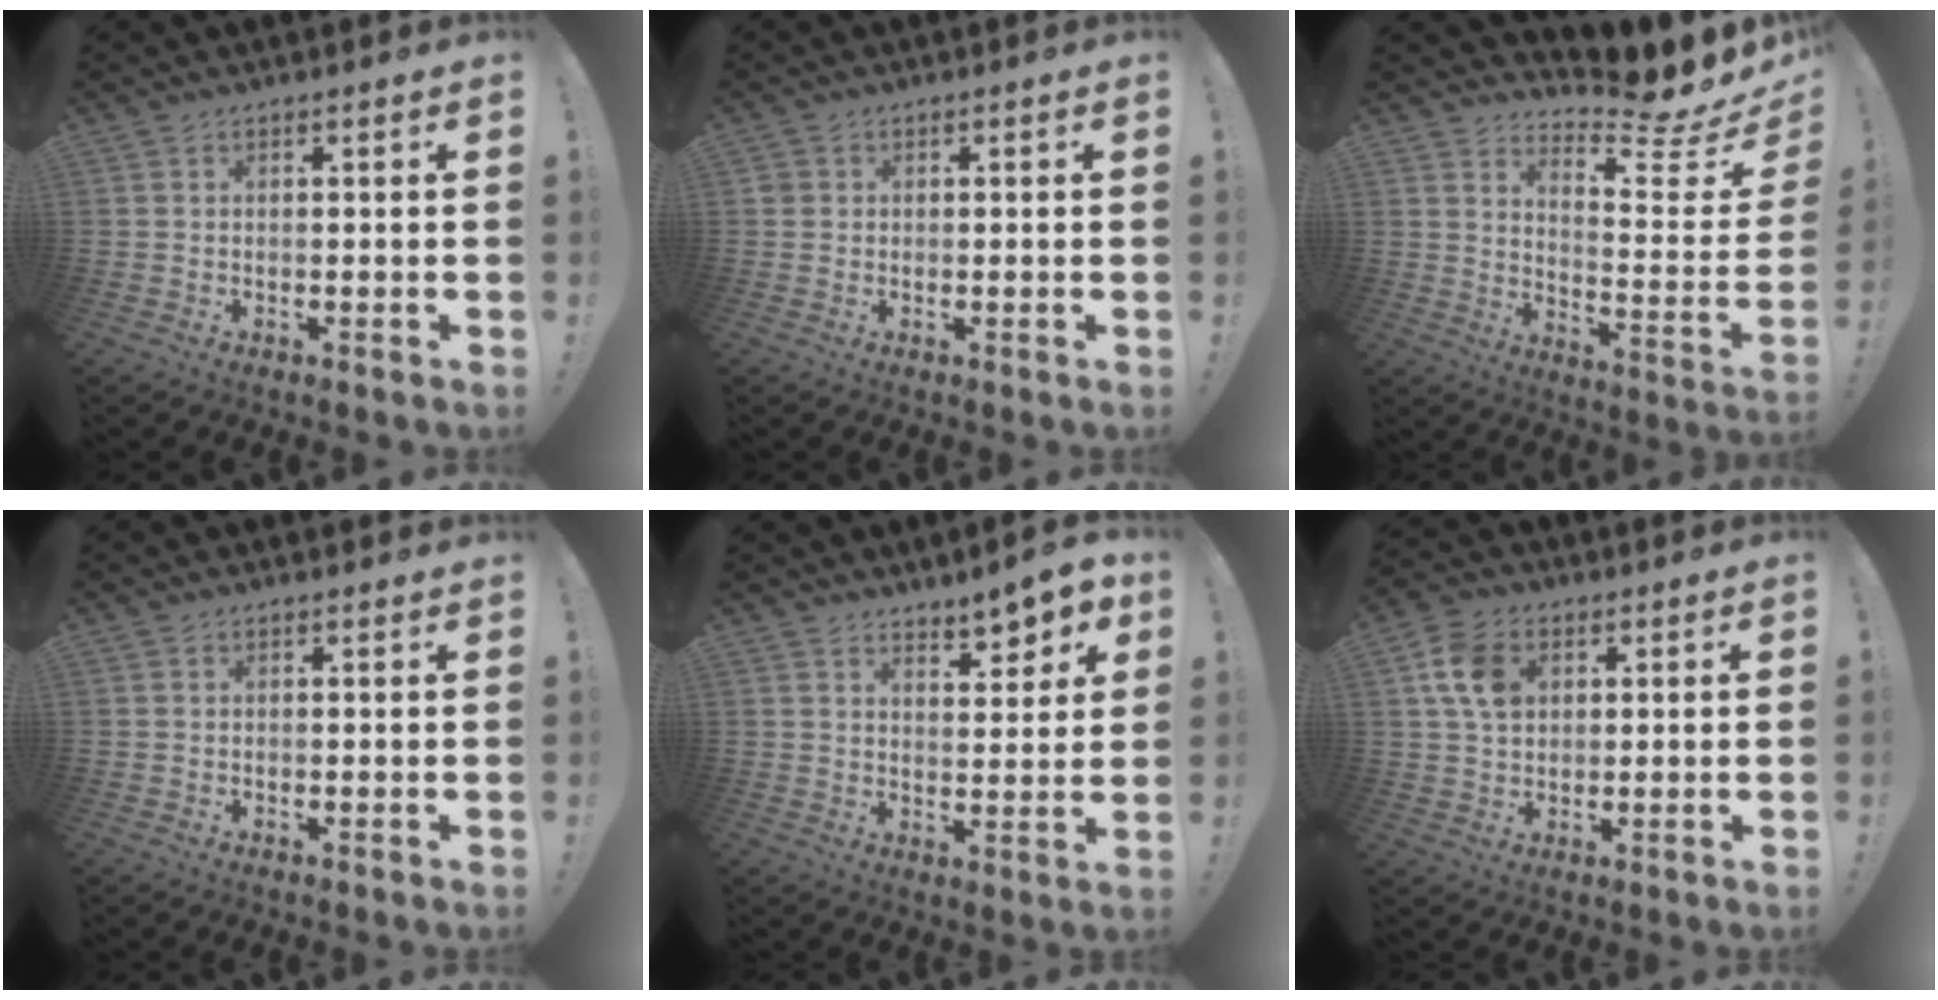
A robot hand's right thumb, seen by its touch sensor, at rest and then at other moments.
{"total": 1.5, "force": [0.5, 1.3, 0.4], "torque": [-0.007, 0.002, 0.010]}
{"total": 9.5, "force": [8.3, 0.6, 4.6], "torque": [-0.053, -0.101, 0.125]}
{"total": 0.6, "force": [0.6, 0.2, 0.0], "torque": [0.014, -0.006, 0.009]}
{"total": 7.5, "force": [6.2, 2.0, 3.8], "torque": [-0.032, -0.054, 0.105]}
{"total": 10.0, "force": [2.9, 7.5, 6.0], "torque": [-0.097, 0.007, 0.057]}